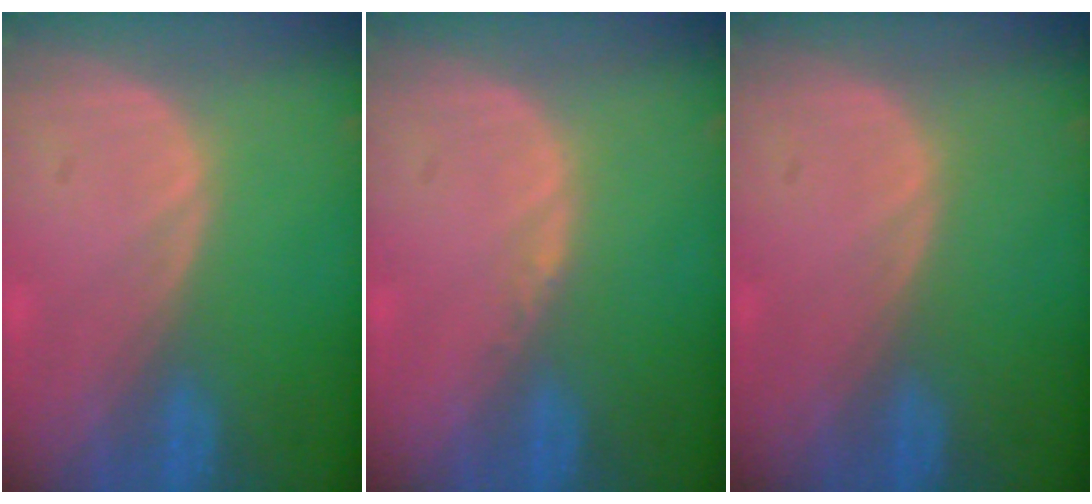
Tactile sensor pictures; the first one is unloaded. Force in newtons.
{"total": 0.6, "press": 0.5, "slide": 0.4}
{"total": 0.0}